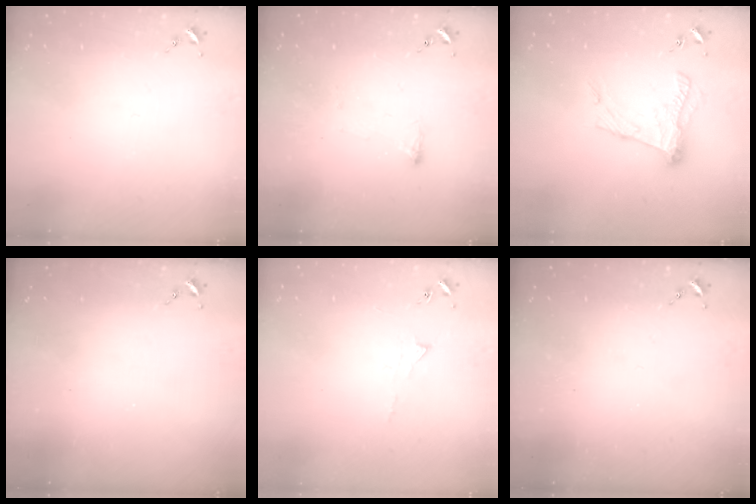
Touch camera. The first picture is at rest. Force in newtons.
{"total": 4.1, "press": 4.1, "slide": 0.8}
{"total": 11.8, "press": 11.8, "slide": 0.9}
{"total": 0.0}
{"total": 3.5, "press": 3.5, "slide": 0.5}
{"total": 0.0}